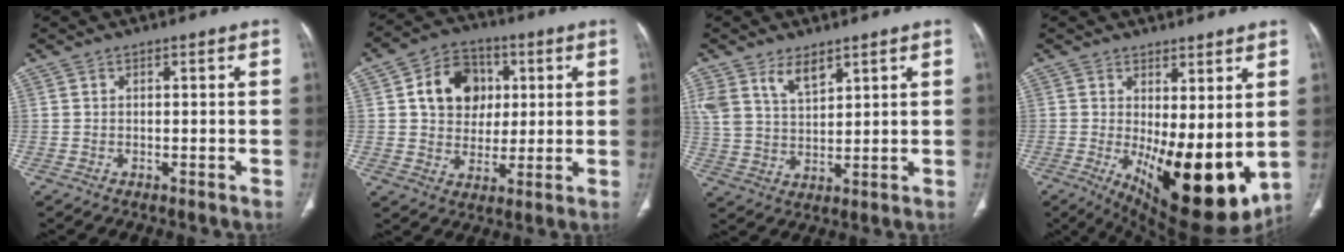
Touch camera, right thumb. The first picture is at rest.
{"total": 12.3, "force": [2.9, 9.9, 6.7], "torque": [-0.069, 0.003, 0.047]}
{"total": 8.0, "force": [5.1, 4.1, 4.6], "torque": [-0.076, -0.022, 0.107]}
{"total": 17.4, "force": [-1.2, 7.0, 15.9], "torque": [-0.236, -0.043, 0.007]}